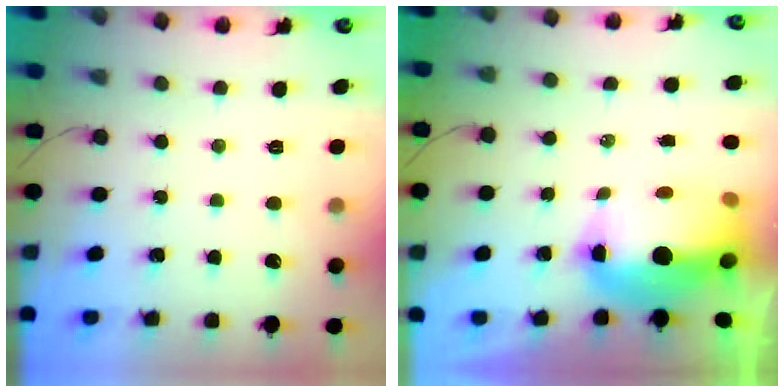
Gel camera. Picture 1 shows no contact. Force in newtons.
{"total": 12.4, "press": 12.1, "slide": 2.6}